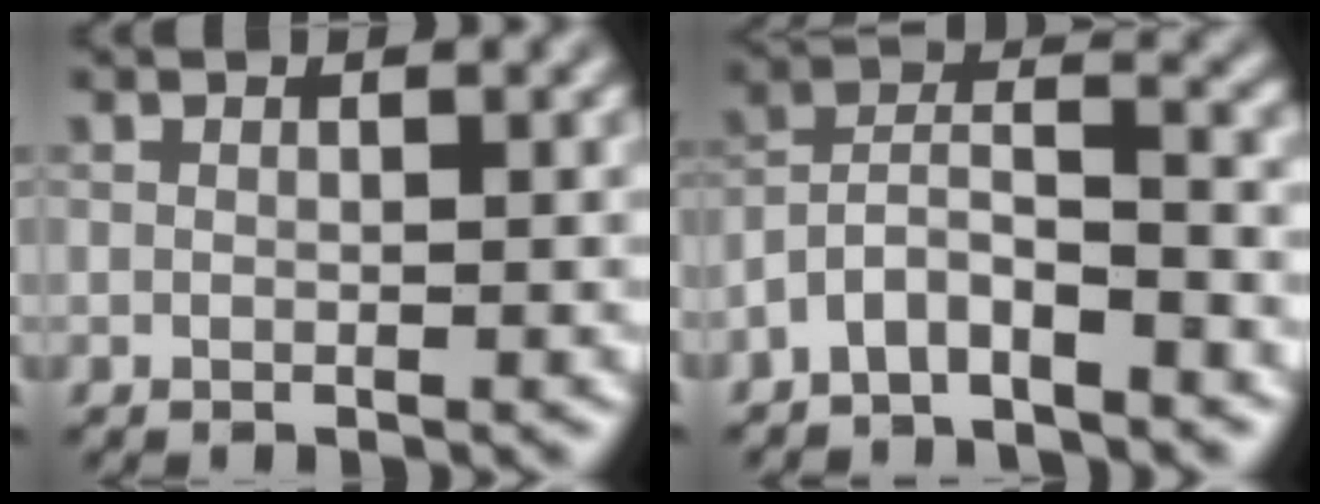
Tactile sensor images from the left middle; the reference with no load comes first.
{"total": 4.5, "force": [-3.1, 1.5, 2.9], "torque": [-0.056, 0.008, -0.068]}